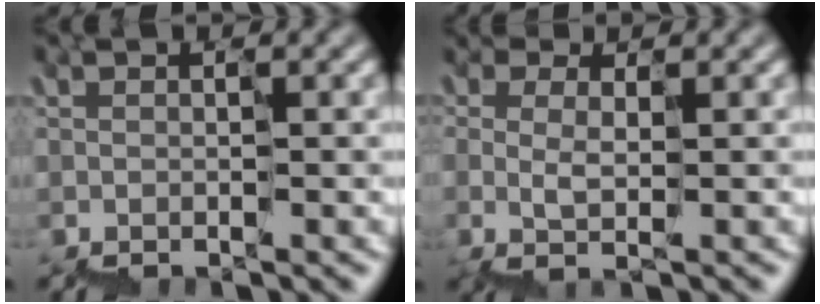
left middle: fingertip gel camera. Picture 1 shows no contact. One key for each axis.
{"total": 1.1, "fx": 0.7, "fy": 0.4, "fz": 0.7, "tx": -0.021, "ty": 0.002, "tz": 0.024}